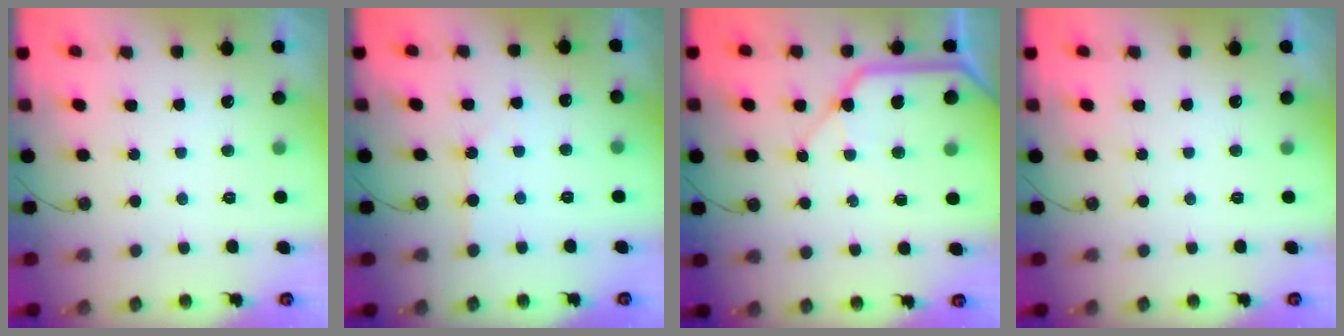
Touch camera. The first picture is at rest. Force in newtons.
{"total": 2.7, "press": 2.7, "slide": 0.3}
{"total": 10.2, "press": 10.1, "slide": 1.4}
{"total": 0.0}